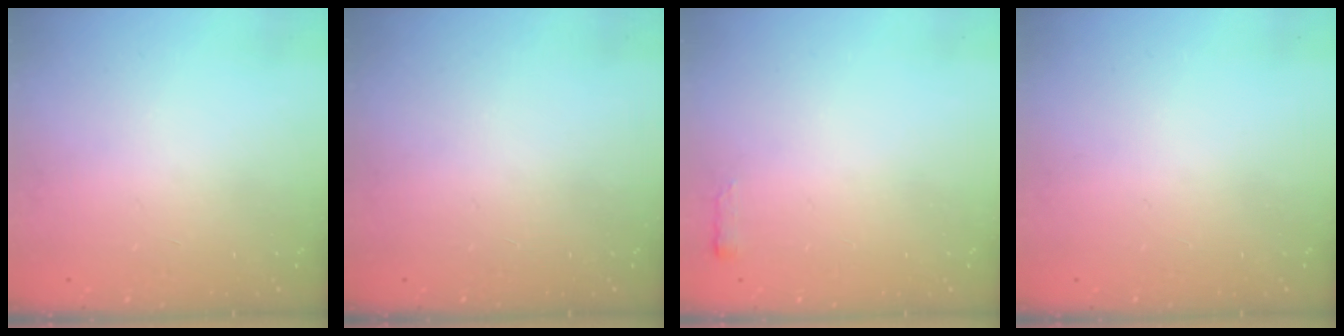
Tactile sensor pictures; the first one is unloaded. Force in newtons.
{"total": 0.0}
{"total": 2.4, "press": 2.4, "slide": 0.4}
{"total": 0.0}